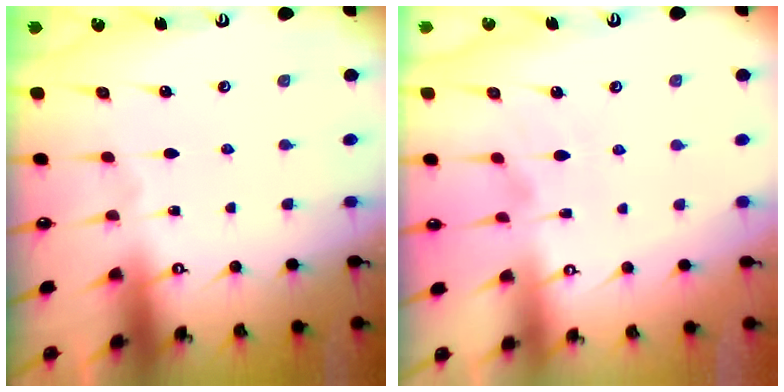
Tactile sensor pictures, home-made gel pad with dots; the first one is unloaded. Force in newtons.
{"total": 3.2, "press": 3.0, "slide": 1.1}